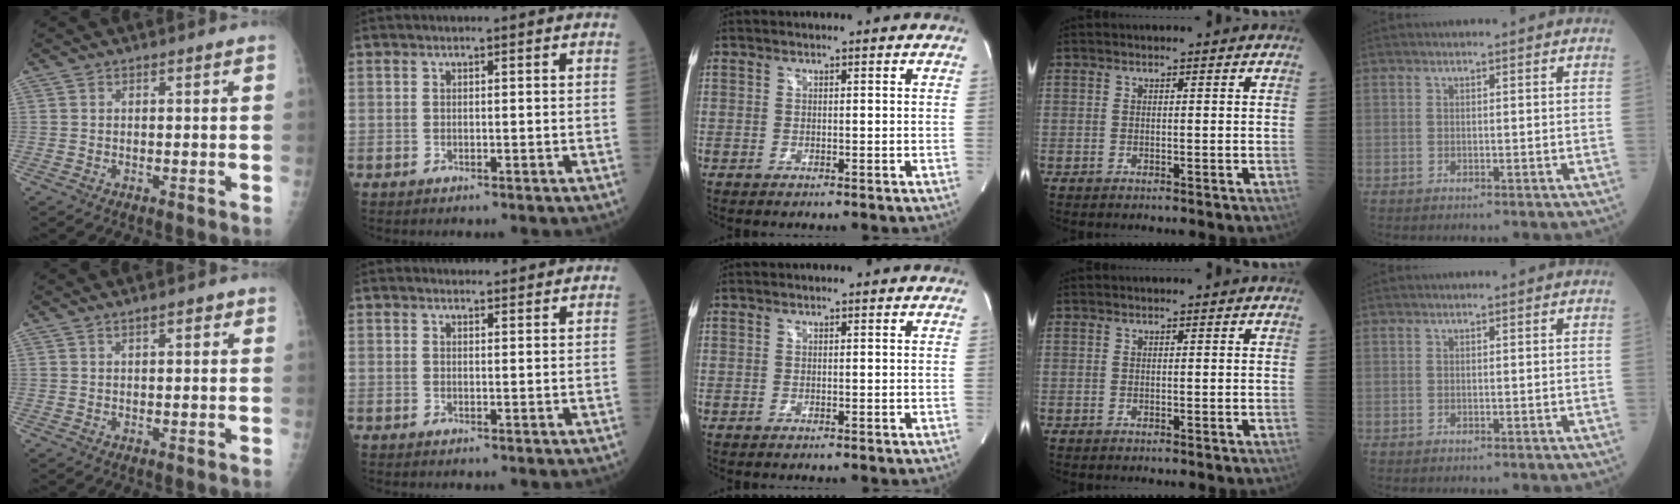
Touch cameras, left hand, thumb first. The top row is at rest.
{"thumb": {"total": 1.9, "force": [1.0, 0.8, 1.3], "torque": [-0.012, -0.001, 0.012]}, "index": {"total": 4.1, "force": [3.9, 1.0, 0.6], "torque": [-0.008, 0.012, 0.047]}}